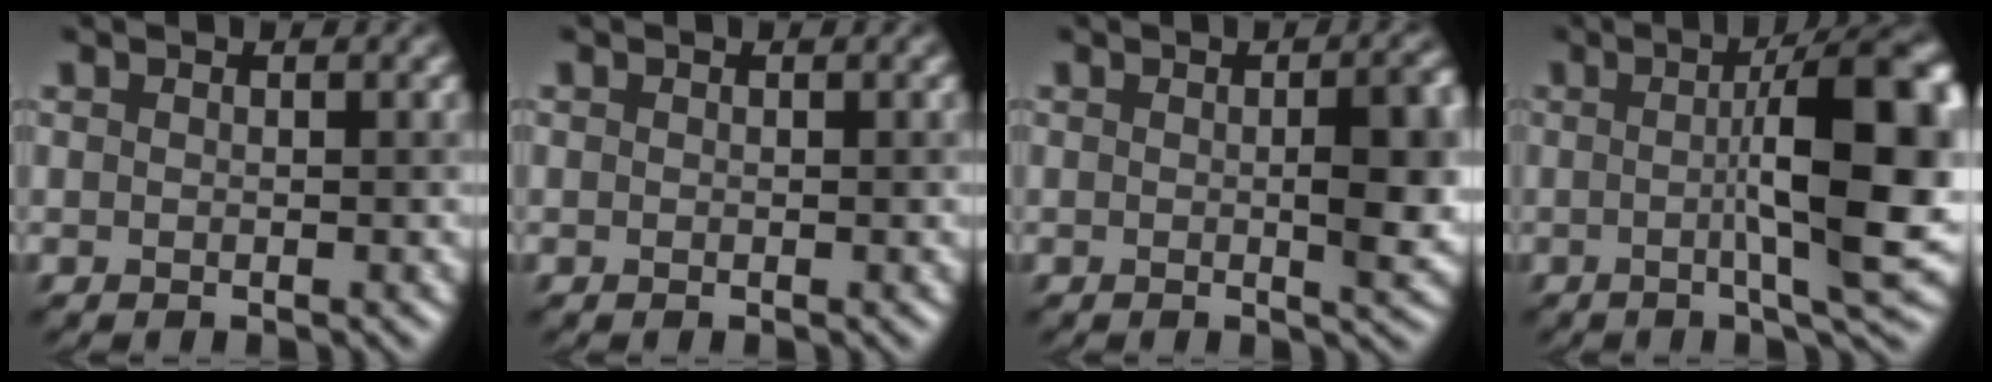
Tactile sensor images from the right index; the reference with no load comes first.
{"total": 0.0}
{"total": 4.4, "force": [0.0, 0.9, 4.3], "torque": [-0.056, -0.001, 0.001]}
{"total": 12.7, "force": [0.5, 3.0, 12.3], "torque": [-0.148, 0.009, 0.005]}